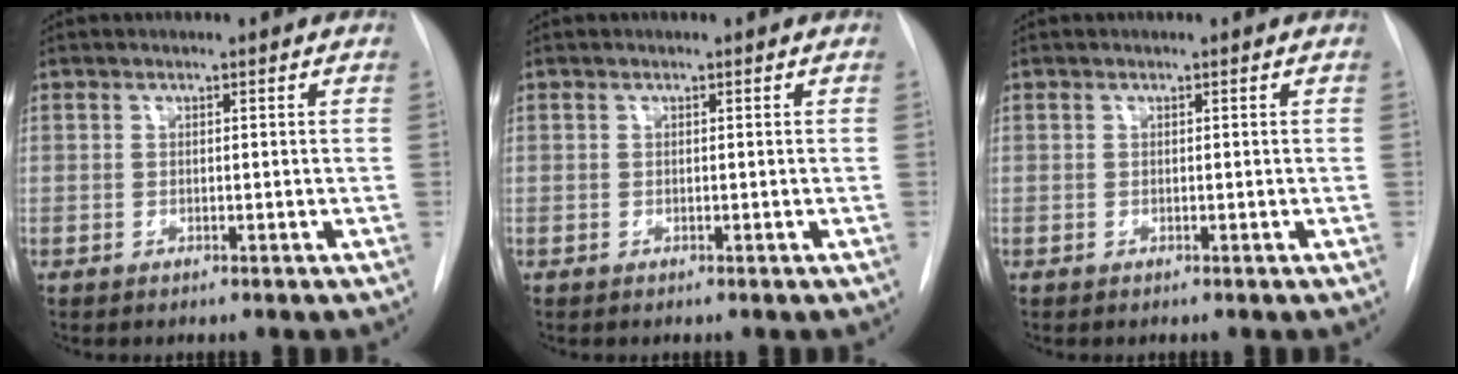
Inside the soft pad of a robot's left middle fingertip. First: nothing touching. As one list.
[{"total": 0.0}, {"total": 0.0}]